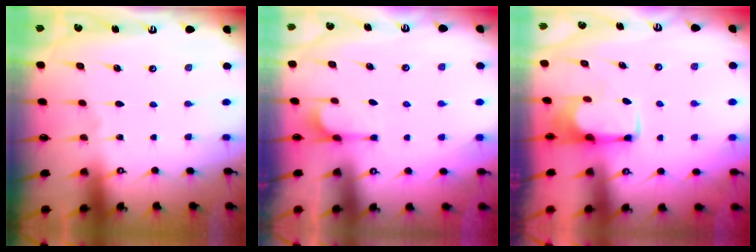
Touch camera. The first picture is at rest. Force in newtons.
{"total": 3.8, "press": 3.6, "slide": 1.0}
{"total": 1.9, "press": 1.8, "slide": 0.8}